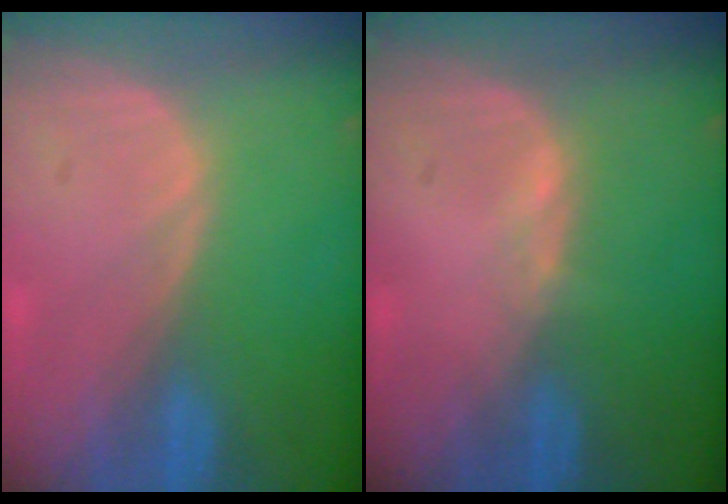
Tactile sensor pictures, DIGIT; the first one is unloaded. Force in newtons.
{"total": 0.6, "press": 0.5, "slide": 0.3}